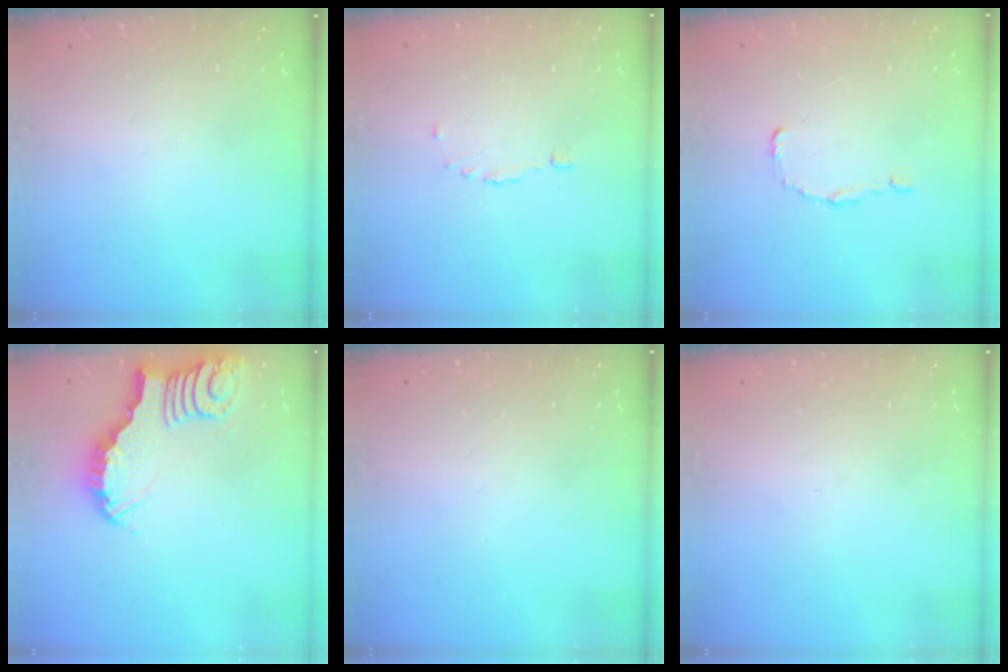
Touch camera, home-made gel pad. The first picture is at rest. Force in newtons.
{"total": 1.1, "press": 0.8, "slide": 0.7}
{"total": 0.9, "press": 0.9, "slide": 0.0}
{"total": 3.9, "press": 3.8, "slide": 0.4}
{"total": 0.0}
{"total": 0.0}